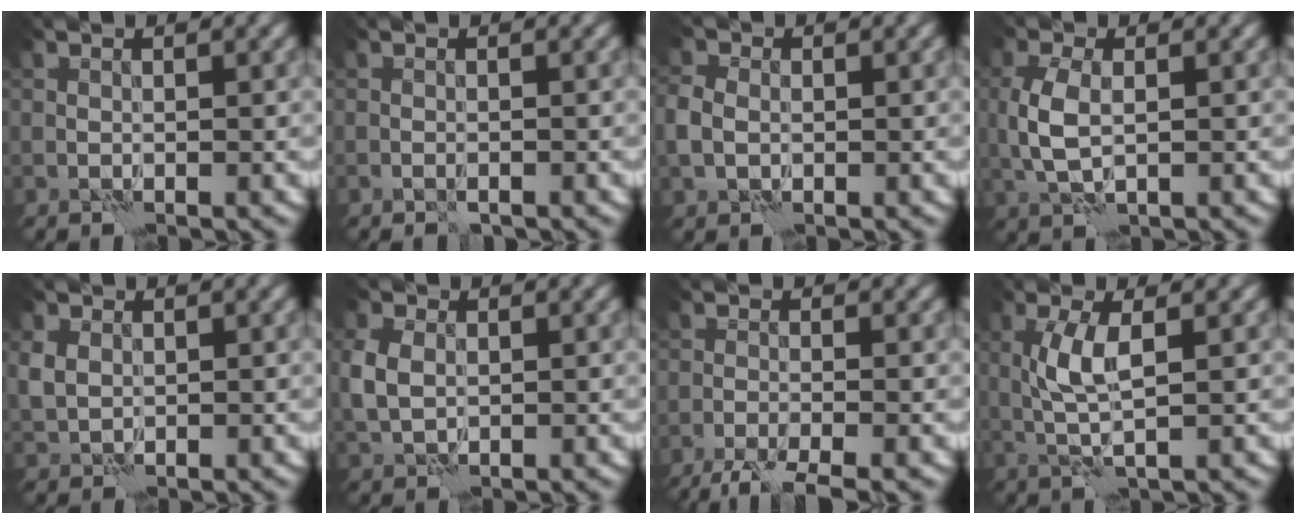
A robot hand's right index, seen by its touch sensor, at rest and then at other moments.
{"total": 0.9, "force": [-0.7, 0.3, 0.6], "torque": [-0.011, -0.001, -0.013]}
{"total": 2.8, "force": [-0.2, 2.3, 1.6], "torque": [-0.042, 0.000, -0.008]}
{"total": 3.7, "force": [0.2, 2.1, 3.1], "torque": [-0.080, -0.001, 0.004]}
{"total": 2.2, "force": [0.5, 1.8, 1.2], "torque": [-0.033, -0.001, 0.007]}
{"total": 3.5, "force": [0.3, 2.6, 2.3], "torque": [-0.064, 0.000, 0.006]}
{"total": 4.8, "force": [-3.8, 0.5, 2.9], "torque": [-0.054, -0.015, -0.074]}
{"total": 3.4, "force": [0.6, 0.8, 3.3], "torque": [-0.079, 0.003, 0.011]}